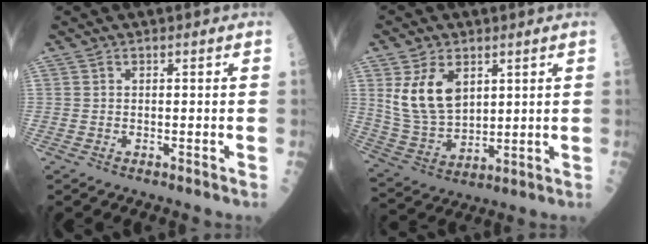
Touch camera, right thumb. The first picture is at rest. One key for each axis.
{"total": 11.5, "fx": 4.1, "fy": 7.1, "fz": 8.0, "tx": -0.136, "ty": -0.017, "tz": 0.096}